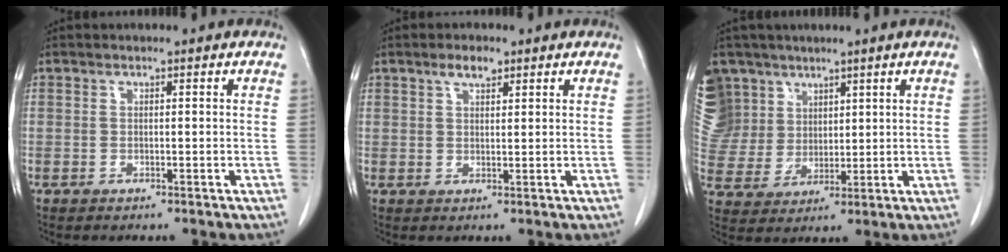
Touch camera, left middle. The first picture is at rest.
{"total": 2.6, "force": [1.8, 1.0, 1.7], "torque": [-0.033, 0.004, 0.033]}
{"total": 17.4, "force": [10.4, 13.5, 3.7], "torque": [-0.141, 0.058, 0.224]}